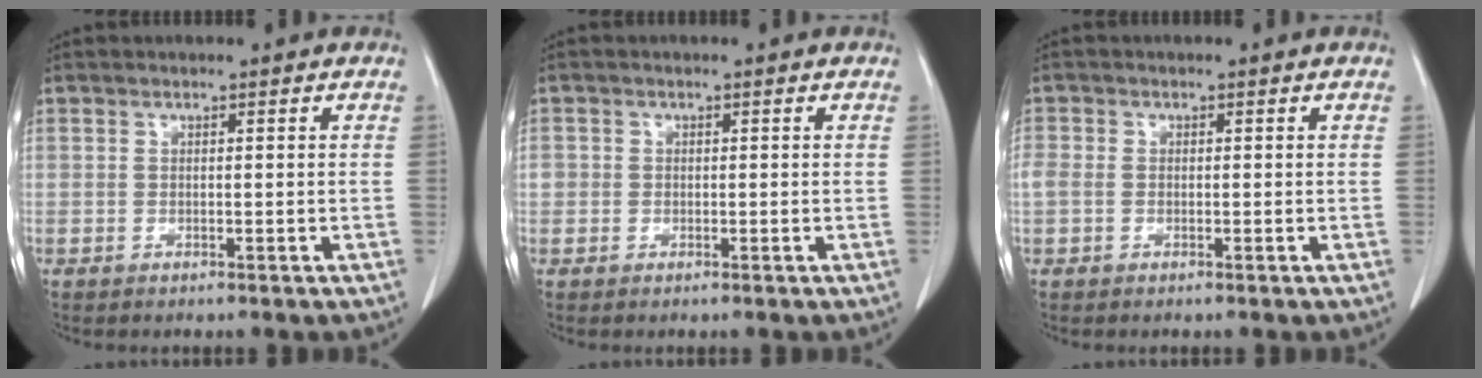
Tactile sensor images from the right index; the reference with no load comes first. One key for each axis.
{"total": 1.5, "fx": 0.0, "fy": 1.5, "fz": 0.3, "tx": 0.002, "ty": 0.006, "tz": -0.001}
{"total": 2.1, "fx": -0.1, "fy": 1.6, "fz": 1.3, "tx": -0.045, "ty": 0.014, "tz": -0.001}